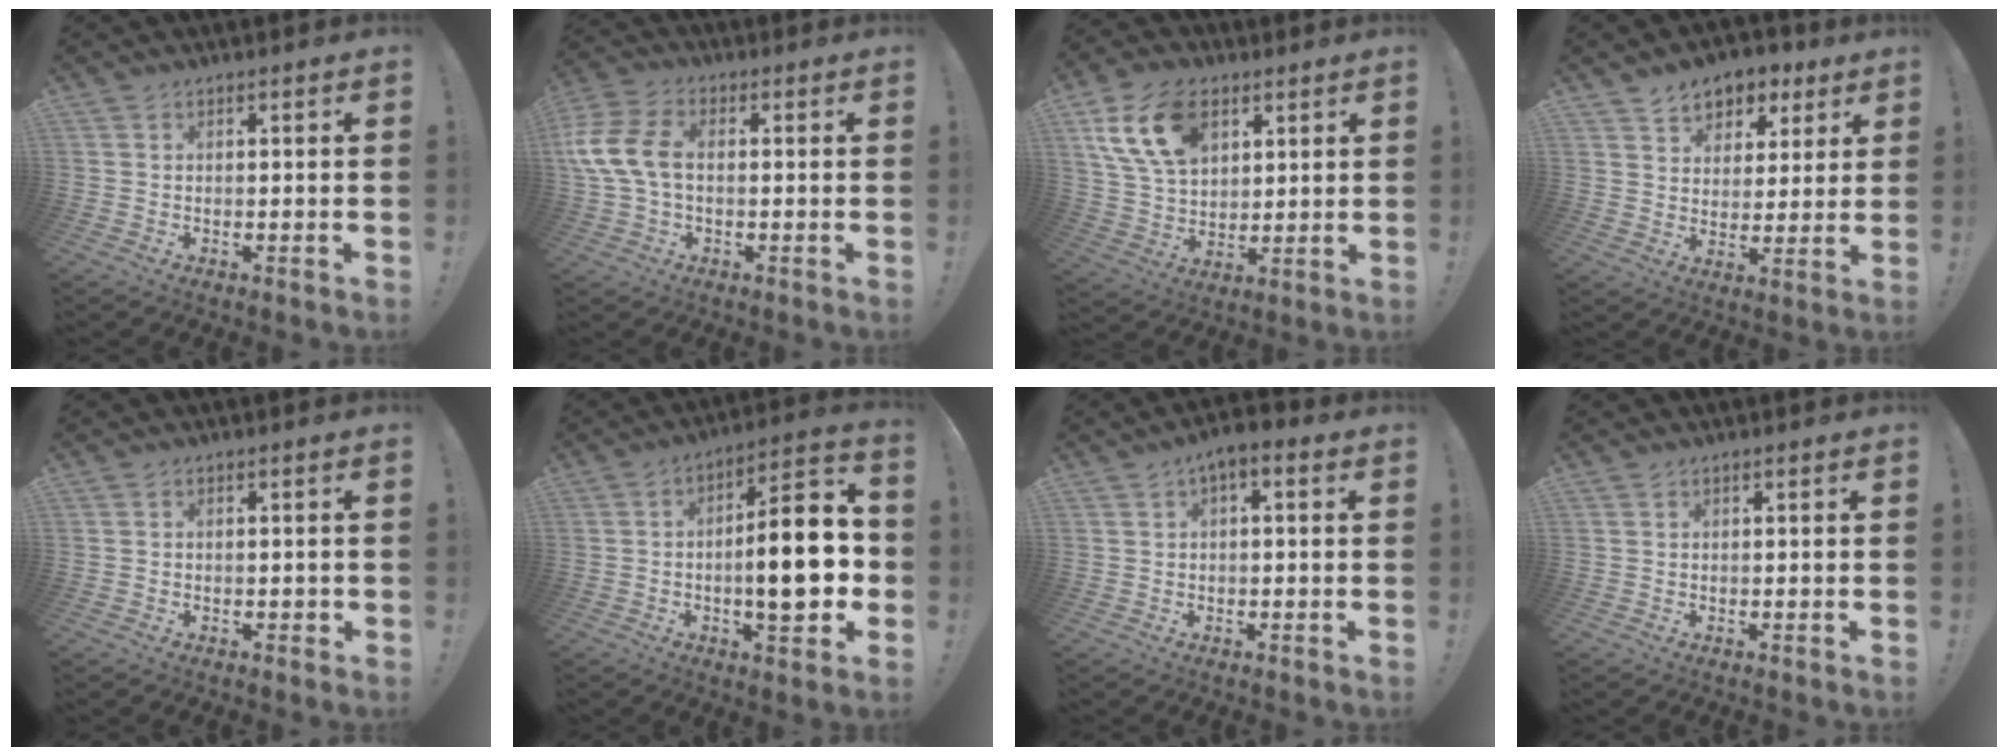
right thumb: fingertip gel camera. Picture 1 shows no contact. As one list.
[{"total": 12.1, "force": [0.4, 7.8, 9.3], "torque": [-0.206, 0.011, 0.013]}, {"total": 16.9, "force": [7.5, 11.0, 10.4], "torque": [-0.200, -0.013, 0.143]}, {"total": 7.8, "force": [4.9, 5.8, 1.7], "torque": [-0.013, -0.038, 0.091]}, {"total": 1.3, "force": [-0.5, 1.0, 0.6], "torque": [-0.017, 0.008, -0.008]}, {"total": 16.9, "force": [-2.2, 5.1, 15.9], "torque": [-0.229, 0.006, -0.040]}, {"total": 3.1, "force": [0.3, 1.1, 2.8], "torque": [-0.045, 0.002, 0.002]}, {"total": 0.0}]